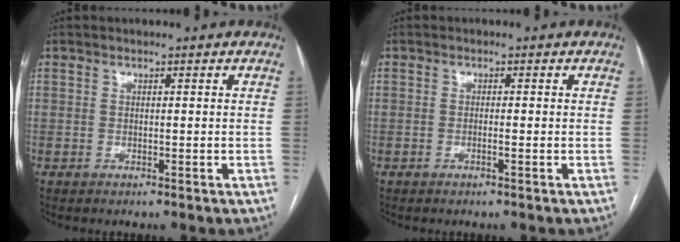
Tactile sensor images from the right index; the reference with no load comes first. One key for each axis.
{"total": 1.0, "fx": -0.5, "fy": -0.1, "fz": 0.9, "tx": -0.016, "ty": 0.002, "tz": -0.008}